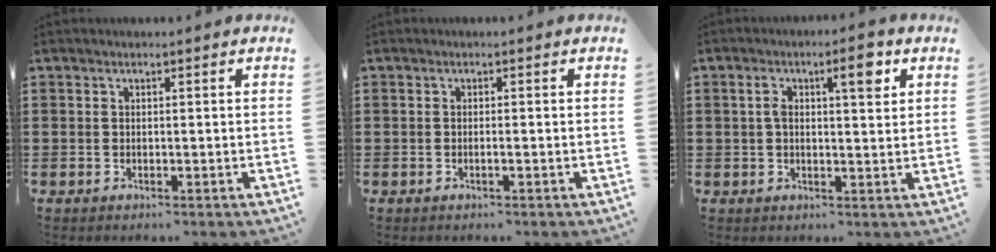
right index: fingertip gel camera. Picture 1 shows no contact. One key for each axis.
{"total": 0.6, "fx": -0.2, "fy": -0.1, "fz": 0.5, "tx": -0.009, "ty": -0.003, "tz": -0.004}
{"total": 5.6, "fx": 2.2, "fy": 1.7, "fz": 4.8, "tx": -0.086, "ty": 0.005, "tz": 0.030}